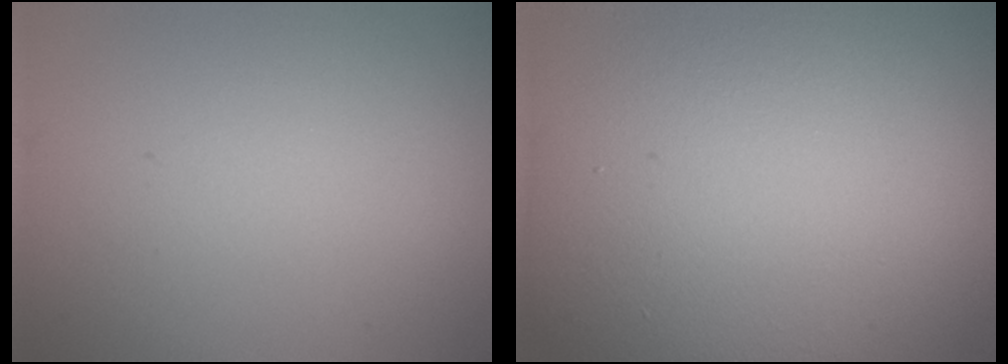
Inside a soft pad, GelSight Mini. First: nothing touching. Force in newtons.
{"total": 19.6, "press": 19.5, "slide": 1.3}